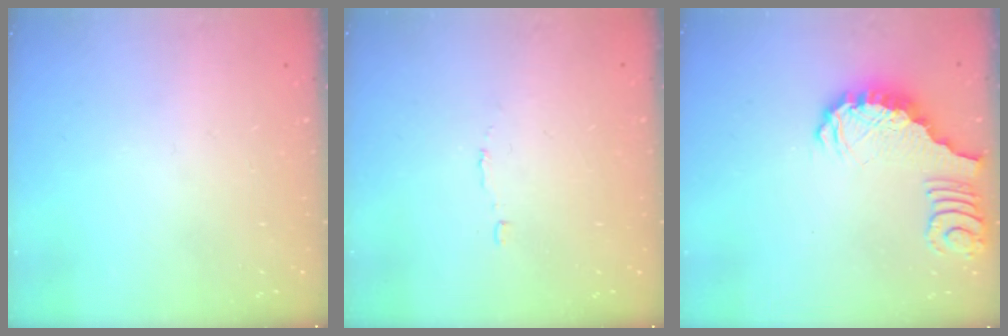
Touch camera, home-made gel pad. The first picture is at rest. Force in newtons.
{"total": 1.9, "press": 1.9, "slide": 0.1}
{"total": 2.7, "press": 2.7, "slide": 0.5}